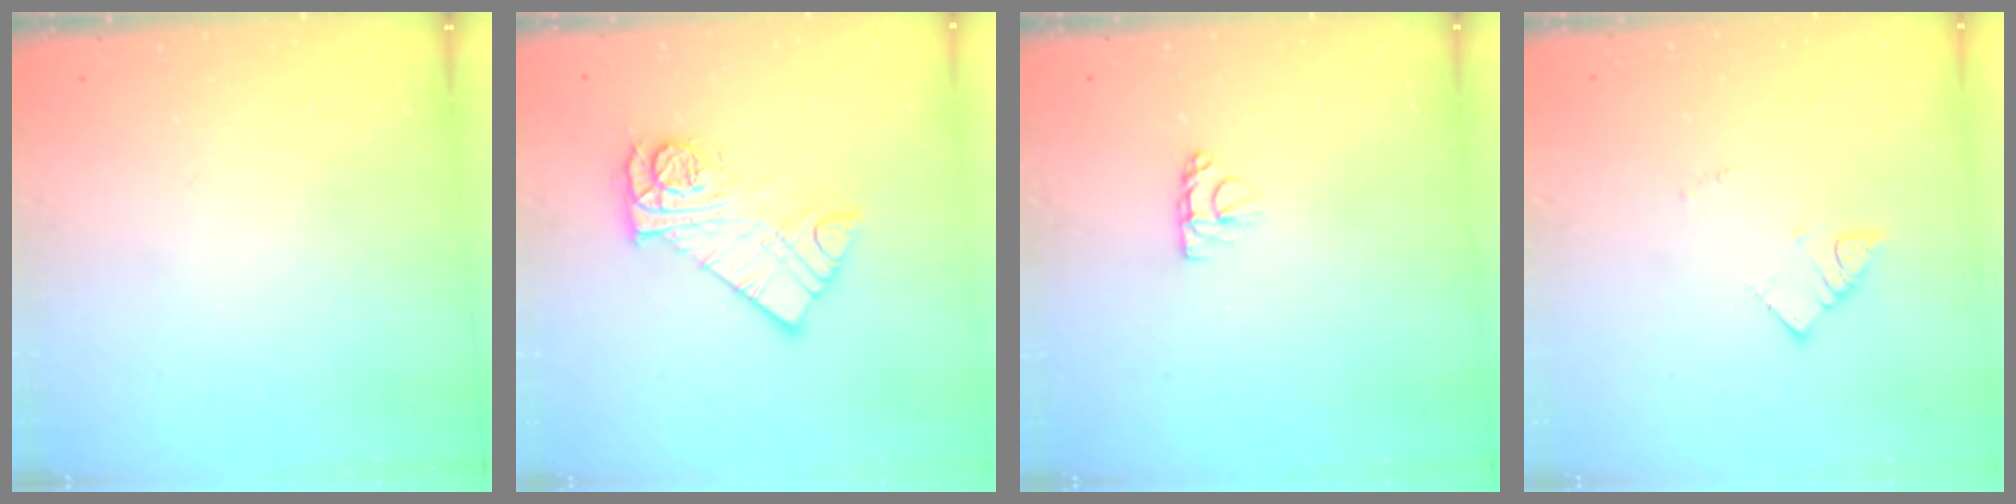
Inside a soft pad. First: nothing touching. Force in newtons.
{"total": 11.4, "press": 11.4, "slide": 1.0}
{"total": 4.9, "press": 4.9, "slide": 0.3}
{"total": 2.6, "press": 2.6, "slide": 0.1}